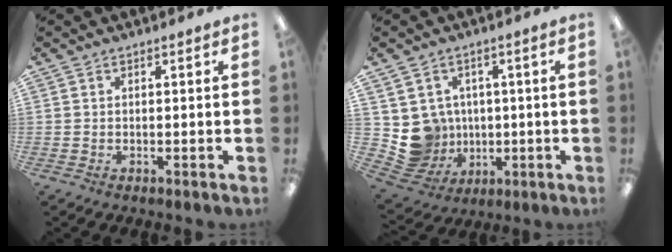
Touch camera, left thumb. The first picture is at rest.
{"total": 8.4, "force": [1.1, 8.2, 1.3], "torque": [-0.060, -0.011, 0.033]}